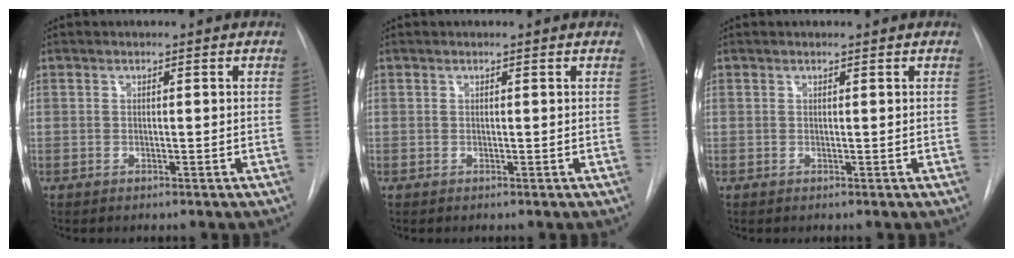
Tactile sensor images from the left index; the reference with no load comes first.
{"total": 0.0}
{"total": 0.0}